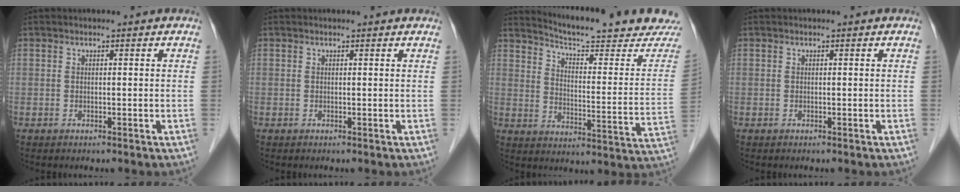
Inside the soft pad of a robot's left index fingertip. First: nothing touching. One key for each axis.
{"total": 1.5, "fx": 1.4, "fy": 0.3, "fz": 0.3, "tx": -0.014, "ty": 0.015, "tz": 0.010}
{"total": 20.7, "fx": 19.7, "fy": 0.5, "fz": 6.2, "tx": -0.091, "ty": -0.094, "tz": 0.245}
{"total": 0.0}